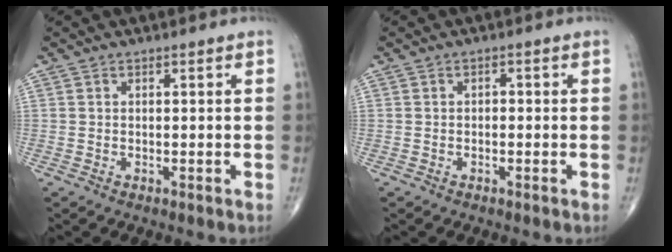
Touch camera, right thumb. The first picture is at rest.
{"total": 1.9, "force": [-0.4, 1.4, 1.3], "torque": [-0.005, 0.011, -0.013]}